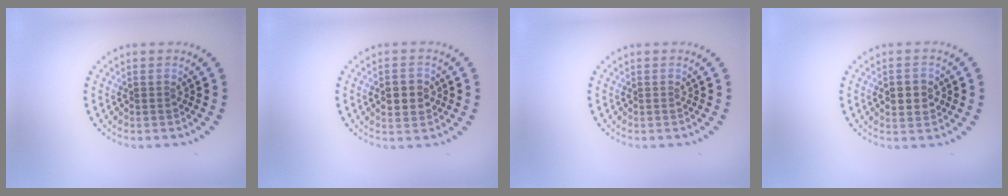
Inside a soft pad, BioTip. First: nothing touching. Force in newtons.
{"total": 2.6, "press": 2.6, "slide": 0.0}
{"total": 0.0}
{"total": 2.3, "press": 2.3, "slide": 0.2}